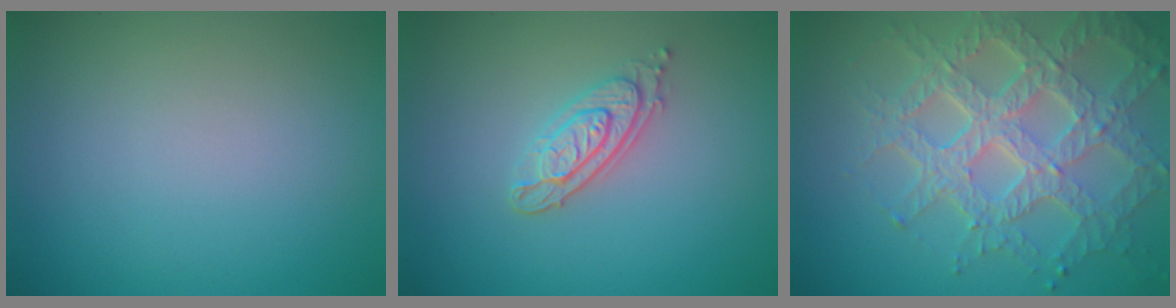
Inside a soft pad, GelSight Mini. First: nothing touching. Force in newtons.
{"total": 2.9, "press": 2.6, "slide": 1.4}
{"total": 8.0, "press": 5.8, "slide": 5.5}